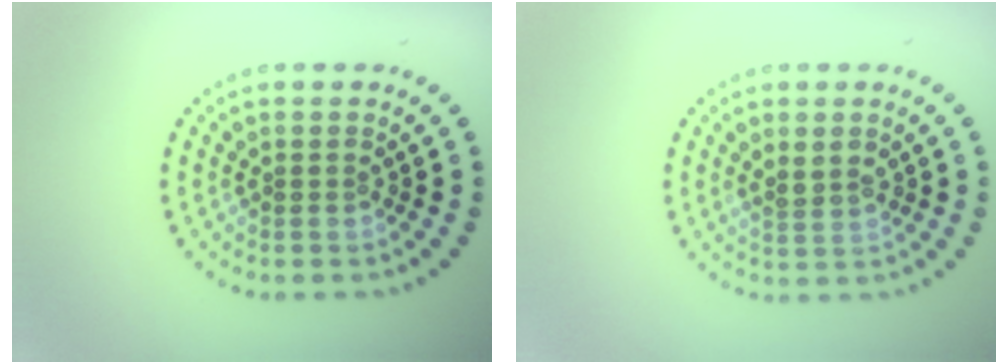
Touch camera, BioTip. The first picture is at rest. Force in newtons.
{"total": 1.7, "press": 1.6, "slide": 0.7}